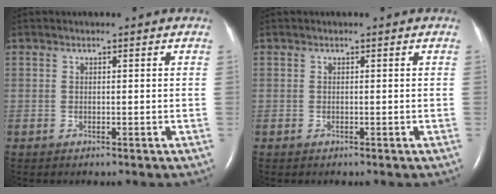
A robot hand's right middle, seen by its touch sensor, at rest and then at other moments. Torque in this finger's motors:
{"motor_torque": [0.16, -0.63, 0.00, 0.00]}